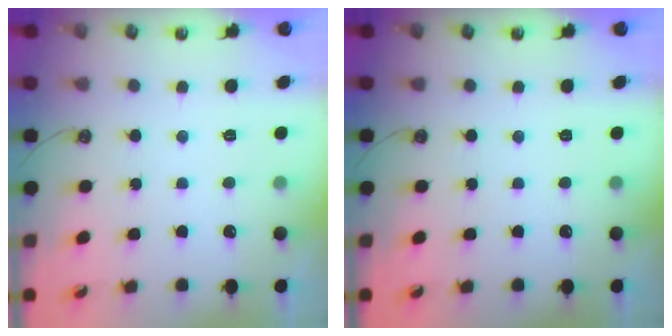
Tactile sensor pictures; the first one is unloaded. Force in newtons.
{"total": 0.0}